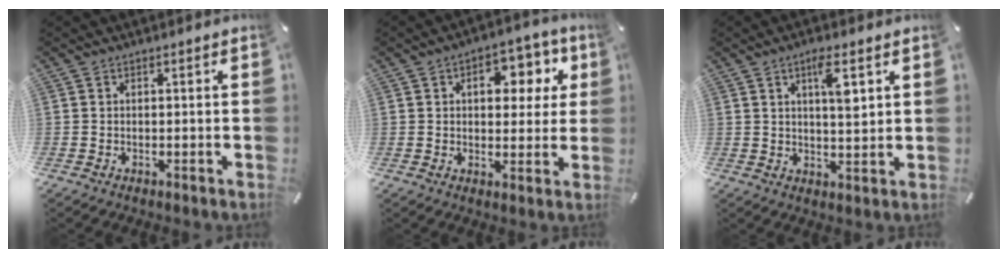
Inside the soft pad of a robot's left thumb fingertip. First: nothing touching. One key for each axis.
{"total": 10.2, "fx": 2.9, "fy": 6.7, "fz": 7.2, "tx": -0.079, "ty": -0.005, "tz": 0.039}
{"total": 6.4, "fx": 2.9, "fy": 1.7, "fz": 5.5, "tx": -0.082, "ty": -0.011, "tz": 0.041}